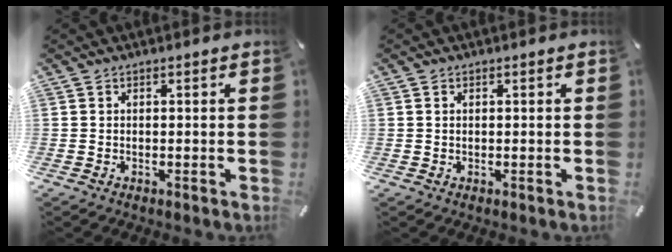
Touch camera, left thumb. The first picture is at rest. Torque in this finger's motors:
{"motor_torque": [-0.08, -0.38, -0.05, 0.15, 0.00]}